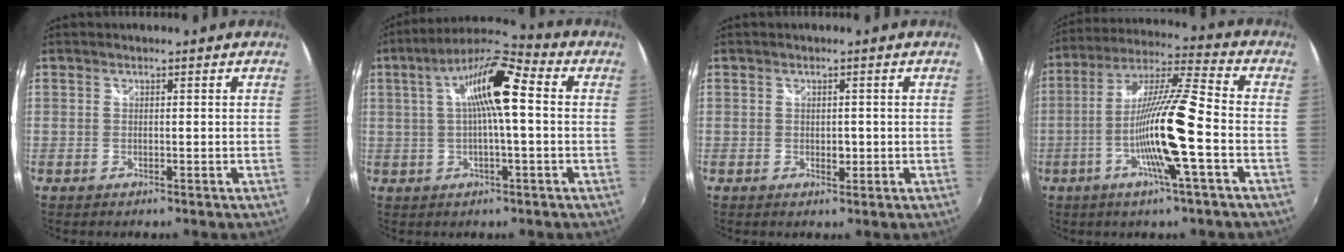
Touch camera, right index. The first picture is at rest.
{"total": 12.1, "force": [1.8, 2.3, 11.8], "torque": [-0.208, 0.023, 0.025]}
{"total": 1.5, "force": [-0.2, 1.2, 0.9], "torque": [-0.011, -0.001, -0.002]}
{"total": 15.5, "force": [-4.7, 0.1, 14.8], "torque": [-0.283, -0.002, -0.096]}